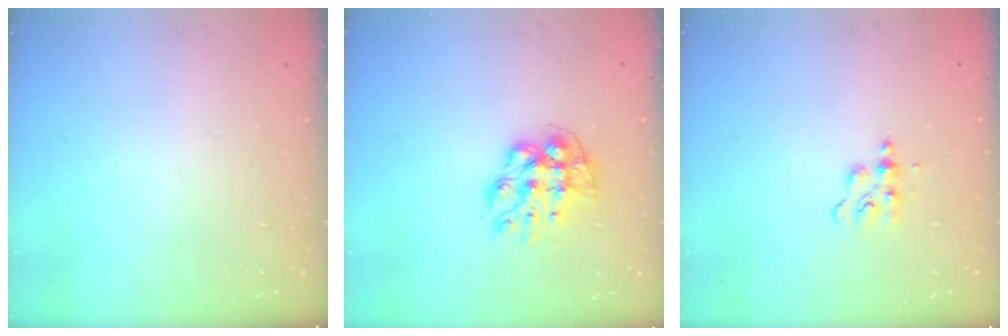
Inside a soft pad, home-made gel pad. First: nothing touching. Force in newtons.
{"total": 10.5, "press": 10.4, "slide": 0.9}
{"total": 5.1, "press": 5.0, "slide": 0.6}